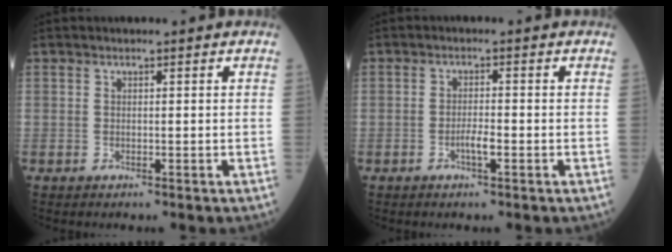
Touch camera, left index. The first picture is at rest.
{"total": 2.1, "force": [-1.0, 0.3, 1.9], "torque": [-0.036, 0.001, -0.018]}